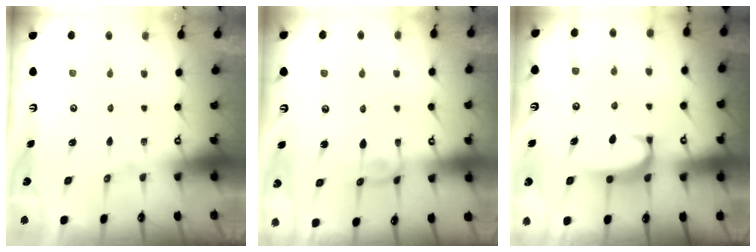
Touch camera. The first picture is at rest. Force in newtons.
{"total": 2.1, "press": 2.1, "slide": 0.3}
{"total": 1.8, "press": 1.7, "slide": 0.5}